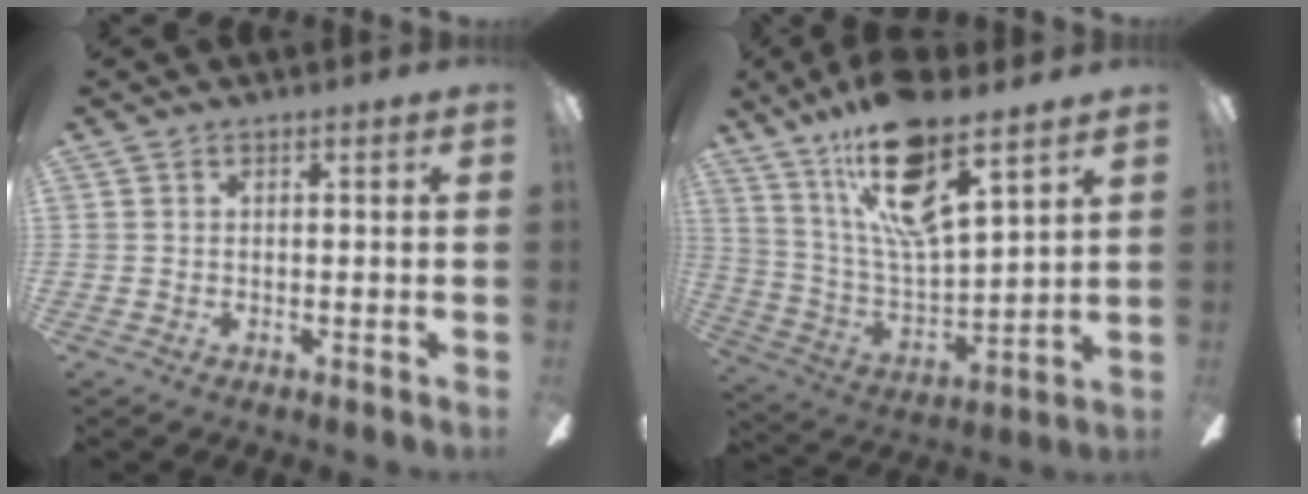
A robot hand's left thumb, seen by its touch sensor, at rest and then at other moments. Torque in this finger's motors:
{"motor_torque": [0.44, 0.34, 1.41, -1.40, 0.22]}